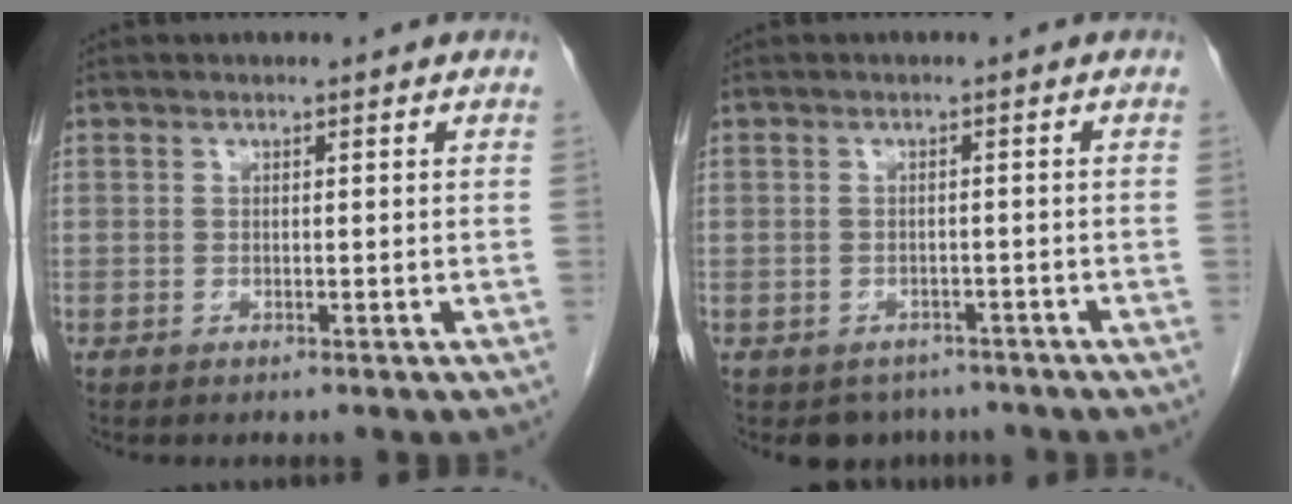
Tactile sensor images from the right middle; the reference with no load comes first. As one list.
[{"total": 3.7, "force": [-3.0, 2.2, 0.3], "torque": [0.000, 0.005, -0.040]}]